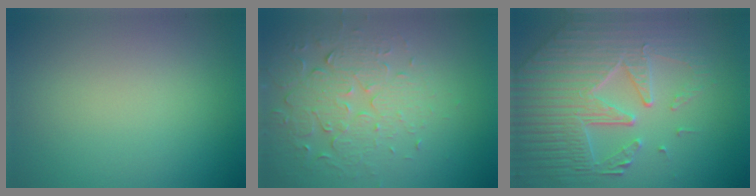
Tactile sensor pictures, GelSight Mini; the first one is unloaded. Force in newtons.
{"total": 5.4, "press": 3.7, "slide": 3.9}
{"total": 7.8, "press": 5.9, "slide": 5.0}